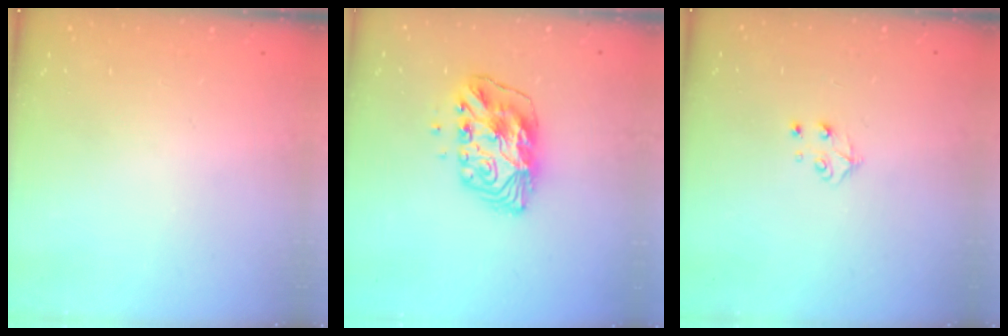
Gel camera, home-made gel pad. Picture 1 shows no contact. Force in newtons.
{"total": 9.9, "press": 9.9, "slide": 0.9}
{"total": 4.5, "press": 4.5, "slide": 0.4}